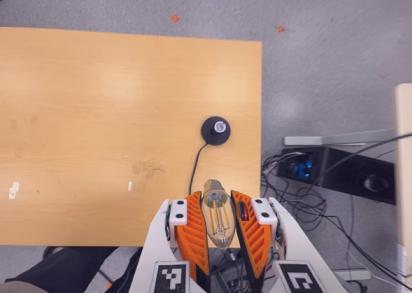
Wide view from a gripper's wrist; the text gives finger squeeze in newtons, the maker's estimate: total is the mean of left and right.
{"total": 21.4, "left": 23.8, "right": 19.0}